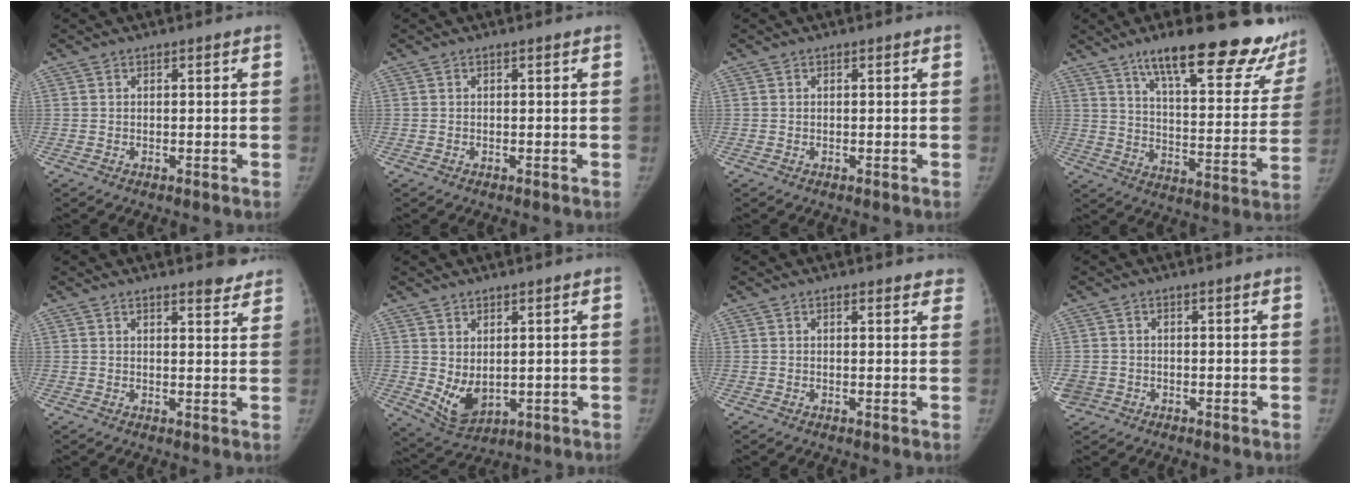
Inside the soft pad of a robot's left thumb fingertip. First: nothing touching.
{"total": 0.0}
{"total": 0.0}
{"total": 26.3, "force": [19.2, 7.3, 16.5], "torque": [-0.188, -0.087, 0.266]}
{"total": 4.4, "force": [3.8, 1.1, 1.9], "torque": [-0.010, -0.023, 0.042]}
{"total": 6.4, "force": [0.6, 4.1, 4.8], "torque": [-0.074, -0.019, 0.034]}
{"total": 3.6, "force": [2.9, 1.3, 1.7], "torque": [0.003, -0.005, 0.025]}
{"total": 3.6, "force": [-0.9, 3.2, 1.2], "torque": [-0.030, 0.006, -0.012]}